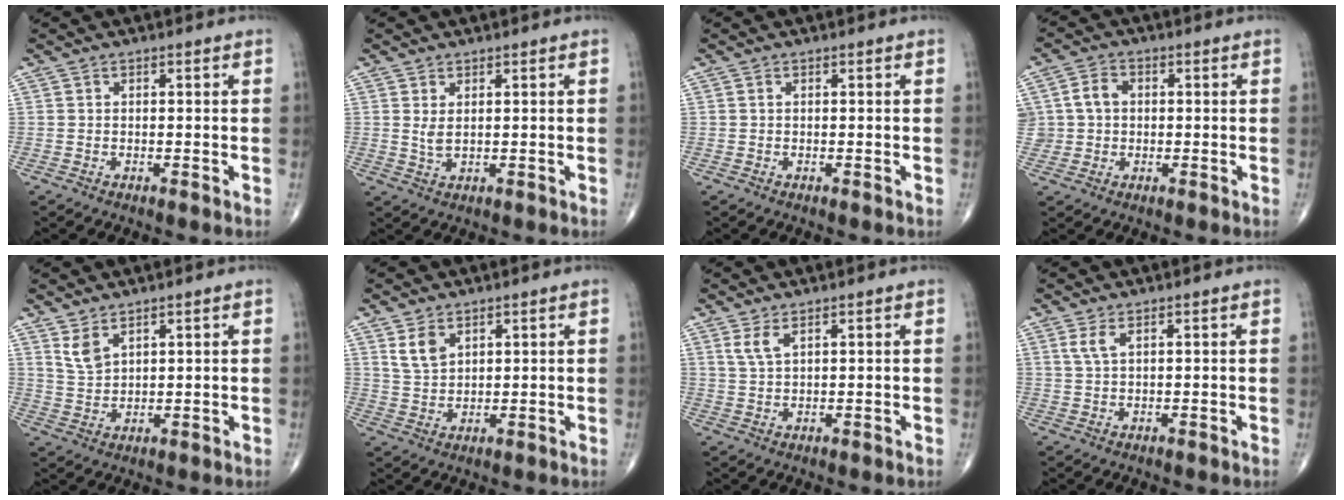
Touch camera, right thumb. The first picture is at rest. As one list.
[{"total": 2.3, "force": [0.8, 1.0, 1.9], "torque": [-0.038, -0.009, 0.020]}, {"total": 0.0}, {"total": 5.2, "force": [0.7, 4.4, 2.6], "torque": [-0.035, 0.010, 0.013]}, {"total": 4.0, "force": [2.7, 1.7, 2.3], "torque": [-0.044, -0.019, 0.062]}, {"total": 4.5, "force": [2.5, 2.6, 2.6], "torque": [-0.042, -0.014, 0.057]}, {"total": 2.9, "force": [1.6, 0.9, 2.2], "torque": [-0.049, -0.004, 0.040]}, {"total": 2.4, "force": [1.3, 0.7, 2.0], "torque": [-0.049, 0.000, 0.033]}]